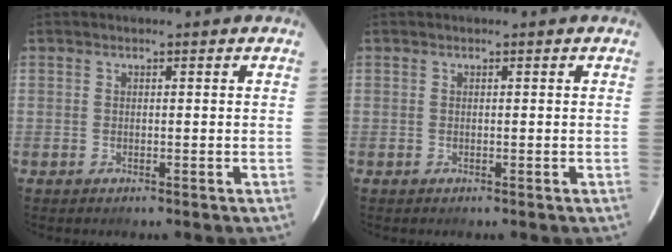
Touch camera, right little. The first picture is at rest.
{"total": 0.0}